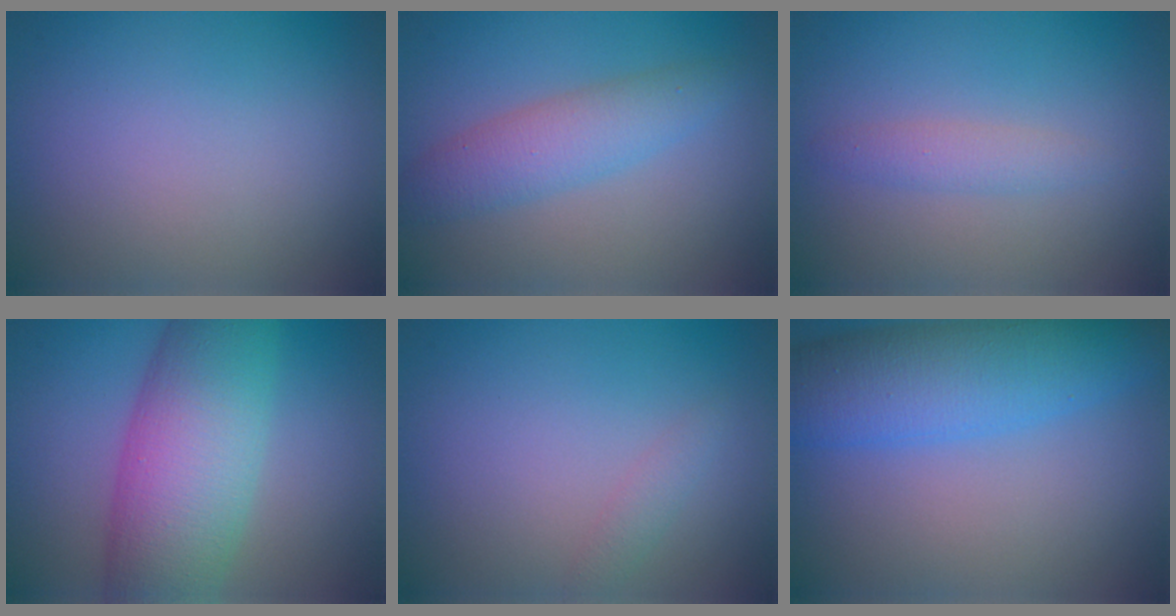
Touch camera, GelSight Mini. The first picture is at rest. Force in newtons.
{"total": 3.7, "press": 3.7, "slide": 0.1}
{"total": 1.6, "press": 1.6, "slide": 0.0}
{"total": 11.2, "press": 11.2, "slide": 0.3}
{"total": 1.2, "press": 1.2, "slide": 0.1}
{"total": 7.5, "press": 7.5, "slide": 0.2}